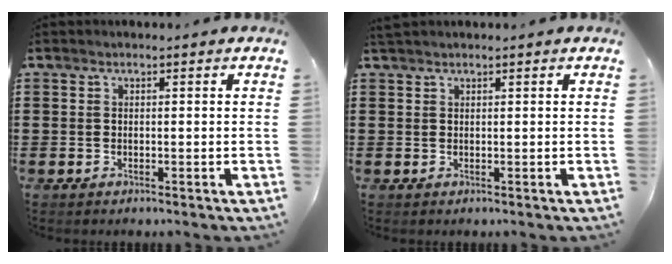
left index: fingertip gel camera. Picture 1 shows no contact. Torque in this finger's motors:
{"motor_torque": [-0.03, 0.03, 0.00, 0.04]}